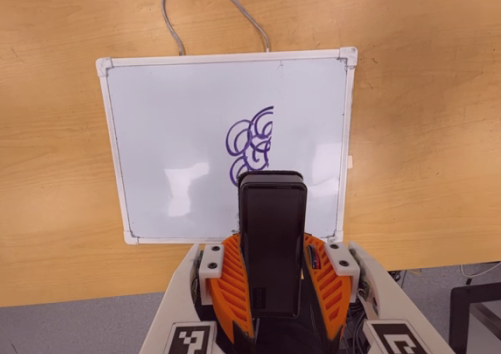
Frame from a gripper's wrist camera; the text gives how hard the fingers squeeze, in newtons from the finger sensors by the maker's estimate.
{"total": 9.9, "left": 7.5, "right": 12.4}